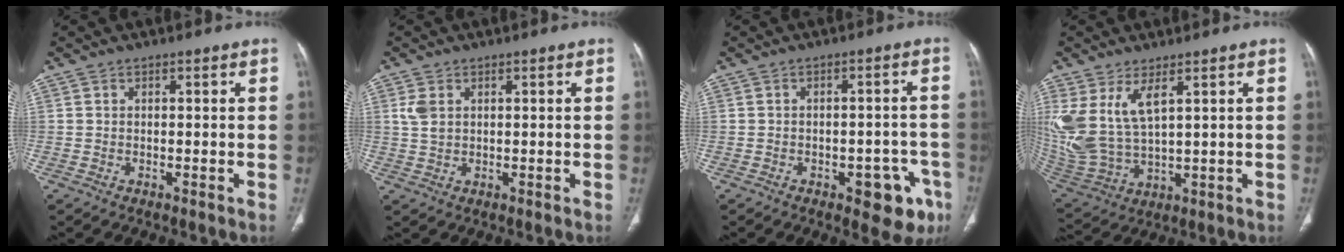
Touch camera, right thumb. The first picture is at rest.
{"total": 3.2, "force": [1.1, 2.0, 2.1], "torque": [-0.049, 0.002, 0.030]}
{"total": 9.0, "force": [-4.3, 4.5, 6.5], "torque": [-0.045, 0.024, -0.047]}
{"total": 13.7, "force": [5.4, 6.4, 10.9], "torque": [-0.244, -0.027, 0.129]}